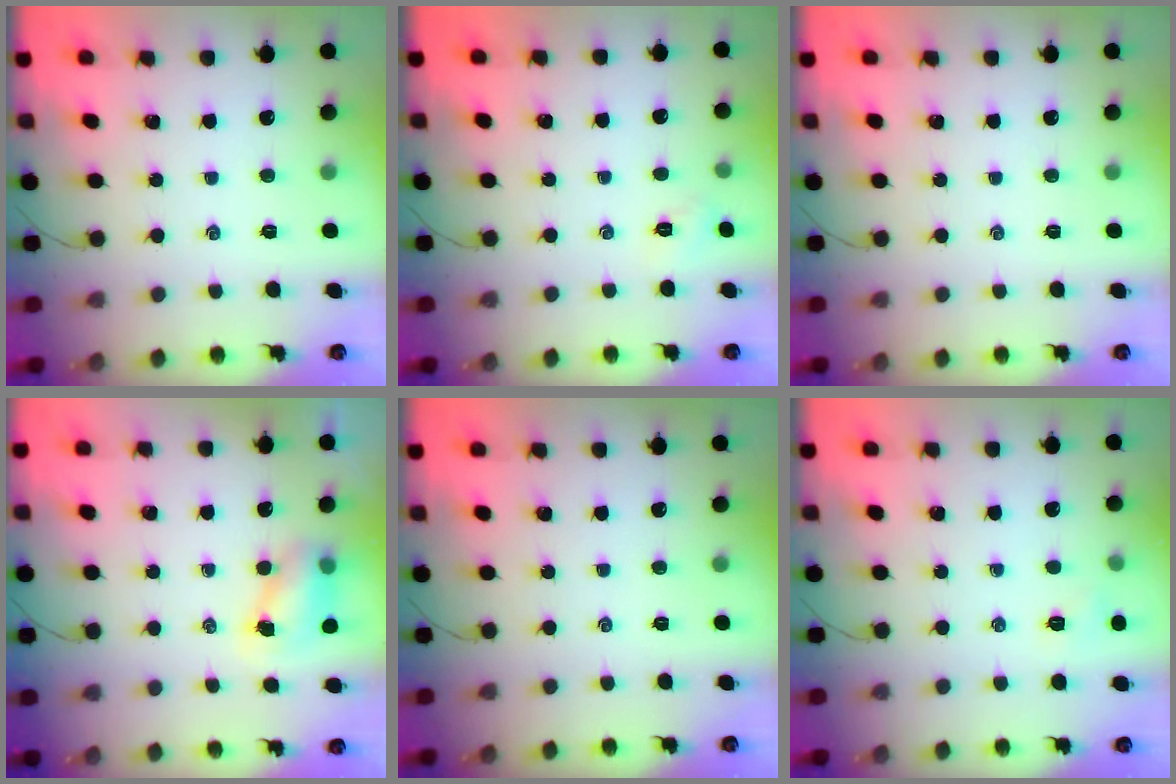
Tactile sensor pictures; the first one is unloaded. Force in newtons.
{"total": 2.5, "press": 2.4, "slide": 0.7}
{"total": 0.0}
{"total": 6.7, "press": 6.6, "slide": 1.1}
{"total": 0.0}
{"total": 5.5, "press": 5.4, "slide": 1.2}